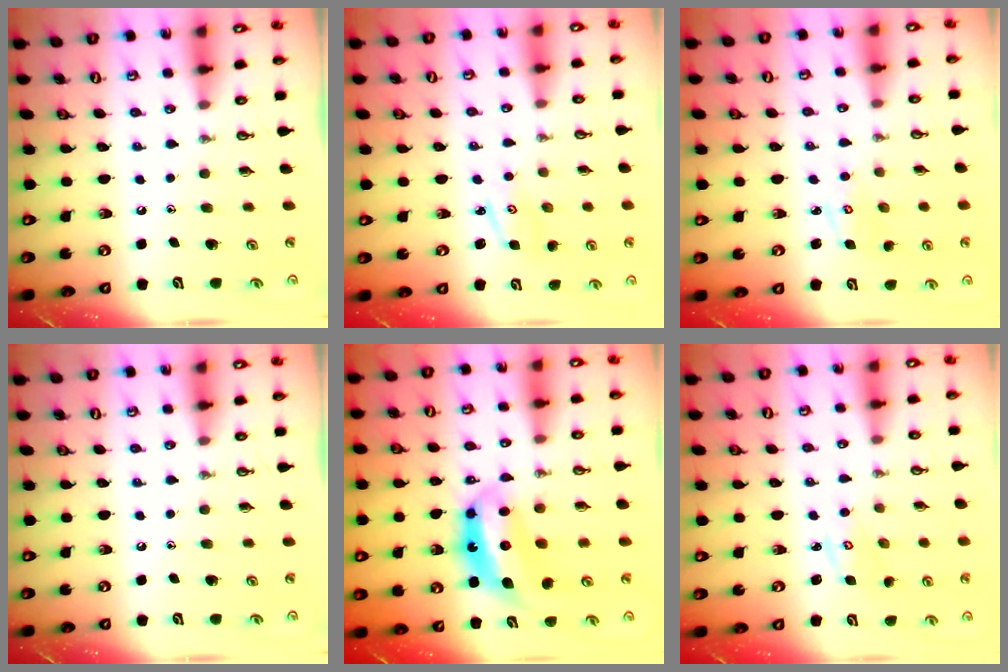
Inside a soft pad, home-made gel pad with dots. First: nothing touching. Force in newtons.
{"total": 2.9, "press": 2.9, "slide": 0.4}
{"total": 3.3, "press": 3.2, "slide": 0.4}
{"total": 0.0}
{"total": 11.6, "press": 11.5, "slide": 1.2}
{"total": 2.8, "press": 2.8, "slide": 0.3}